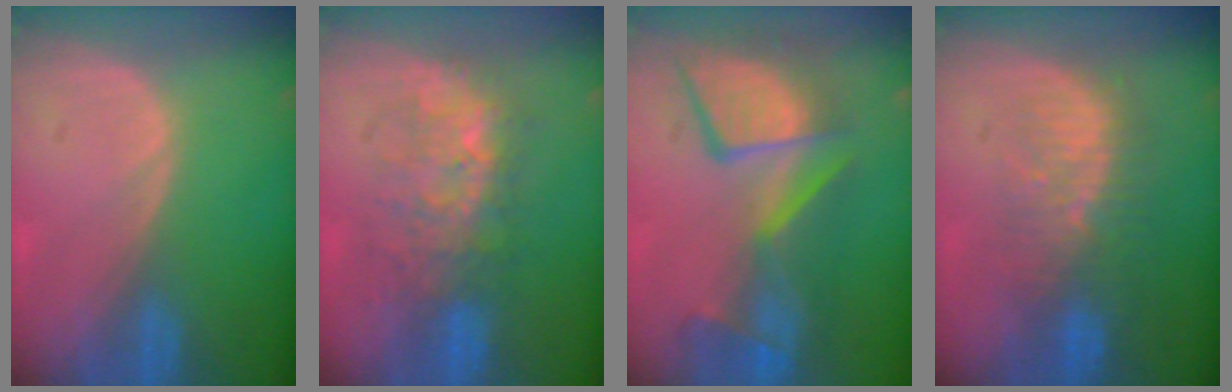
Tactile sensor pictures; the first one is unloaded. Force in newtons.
{"total": 8.0, "press": 7.9, "slide": 0.8}
{"total": 11.3, "press": 10.5, "slide": 4.2}
{"total": 8.7, "press": 8.0, "slide": 3.6}